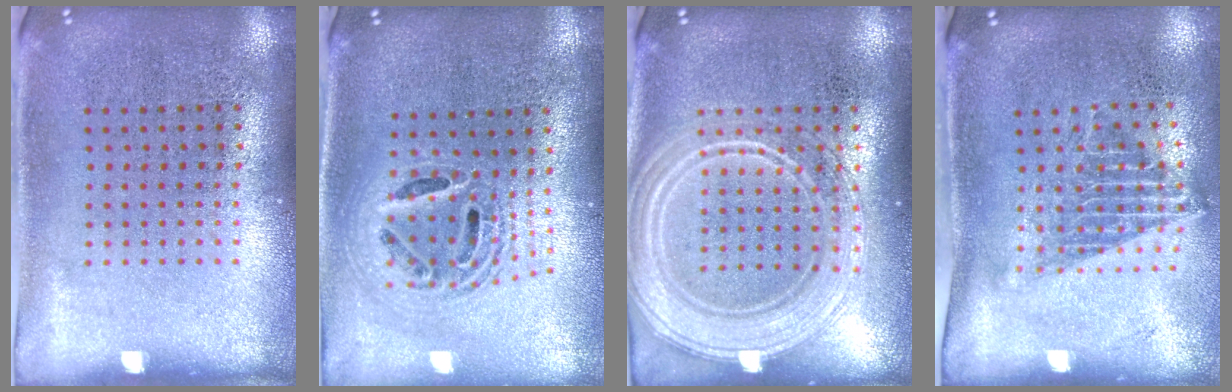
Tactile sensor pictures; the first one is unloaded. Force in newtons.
{"total": 2.0, "press": 1.6, "slide": 1.3}
{"total": 3.8, "press": 3.8, "slide": 0.6}
{"total": 1.4, "press": 1.1, "slide": 0.9}